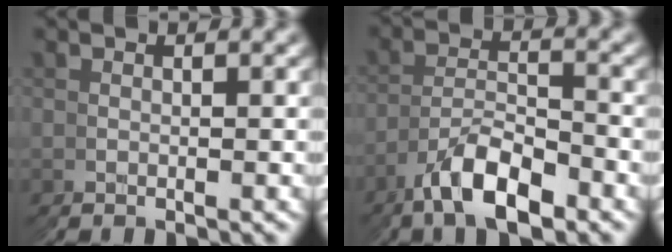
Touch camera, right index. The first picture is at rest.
{"total": 4.6, "force": [-3.2, 1.6, 2.8], "torque": [-0.053, 0.002, -0.062]}